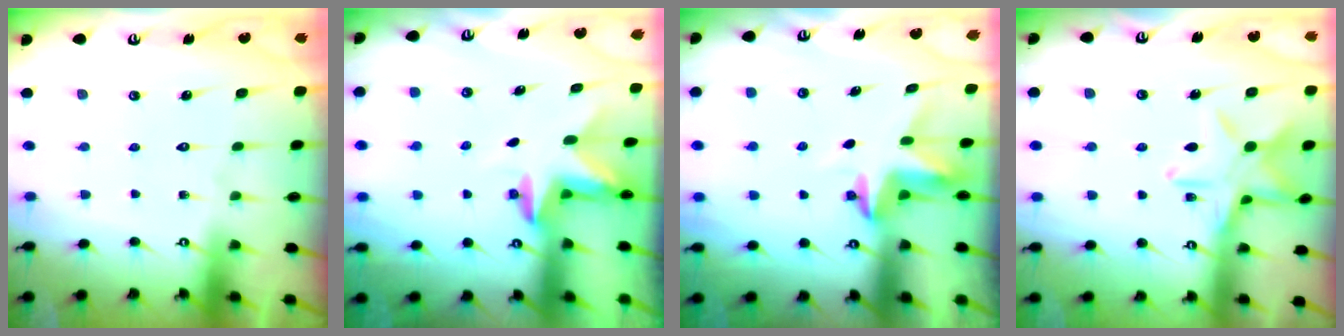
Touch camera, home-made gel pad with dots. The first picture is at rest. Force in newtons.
{"total": 2.4, "press": 2.4, "slide": 0.4}
{"total": 3.5, "press": 3.5, "slide": 0.3}
{"total": 12.4, "press": 12.3, "slide": 0.7}